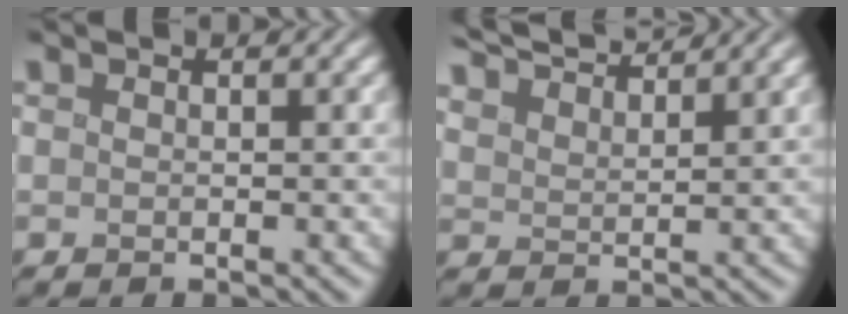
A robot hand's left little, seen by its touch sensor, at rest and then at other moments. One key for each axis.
{"total": 6.5, "fx": 6.0, "fy": 1.2, "fz": 2.3, "tx": -0.042, "ty": 0.020, "tz": 0.083}